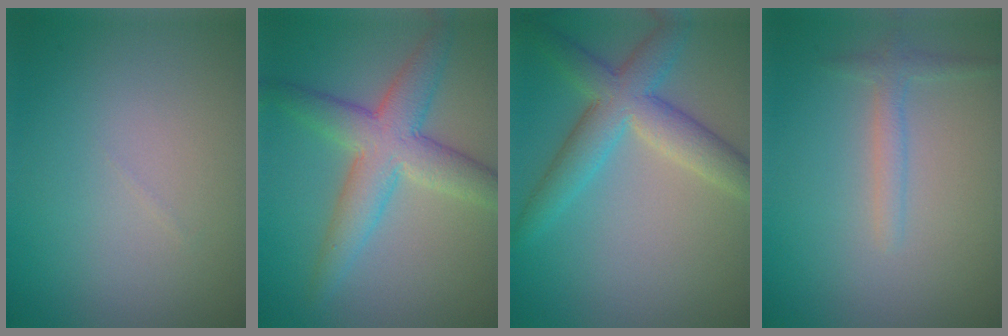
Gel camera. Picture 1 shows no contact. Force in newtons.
{"total": 5.9, "press": 5.9, "slide": 0.1}
{"total": 5.6, "press": 5.6, "slide": 0.3}
{"total": 1.6, "press": 1.6, "slide": 0.1}